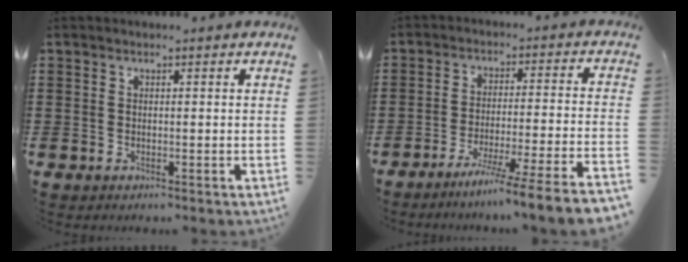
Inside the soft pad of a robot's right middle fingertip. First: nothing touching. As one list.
[{"total": 7.3, "force": [-6.1, -1.6, 3.6], "torque": [-0.051, -0.021, -0.118]}]